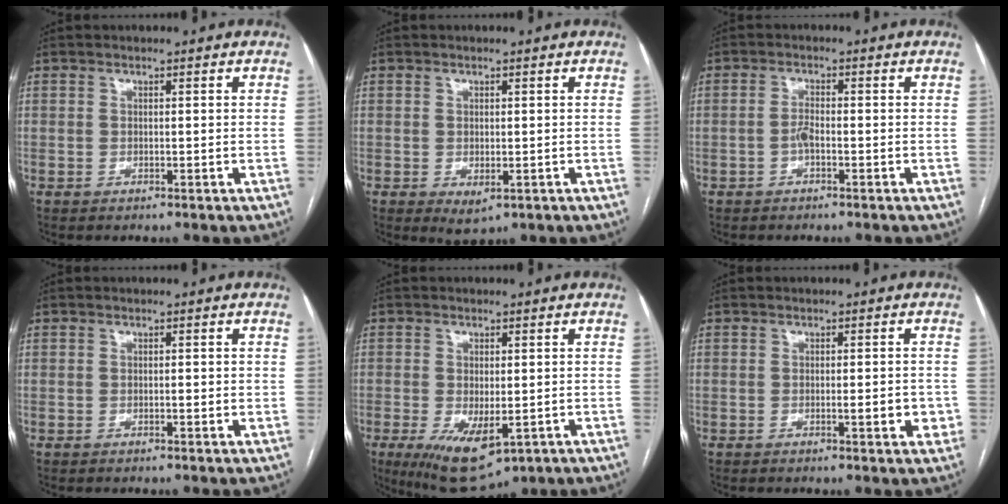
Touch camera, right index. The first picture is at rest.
{"total": 2.8, "force": [-1.0, 1.5, 2.1], "torque": [-0.029, -0.005, -0.003]}
{"total": 1.9, "force": [-0.8, 0.5, 1.7], "torque": [-0.034, 0.002, -0.016]}
{"total": 1.1, "force": [0.0, 0.3, 1.0], "torque": [-0.016, -0.001, -0.001]}
{"total": 10.3, "force": [-4.3, 4.5, 8.2], "torque": [-0.144, -0.025, -0.055]}
{"total": 3.4, "force": [-0.8, 0.8, 3.2], "torque": [-0.044, -0.002, -0.009]}